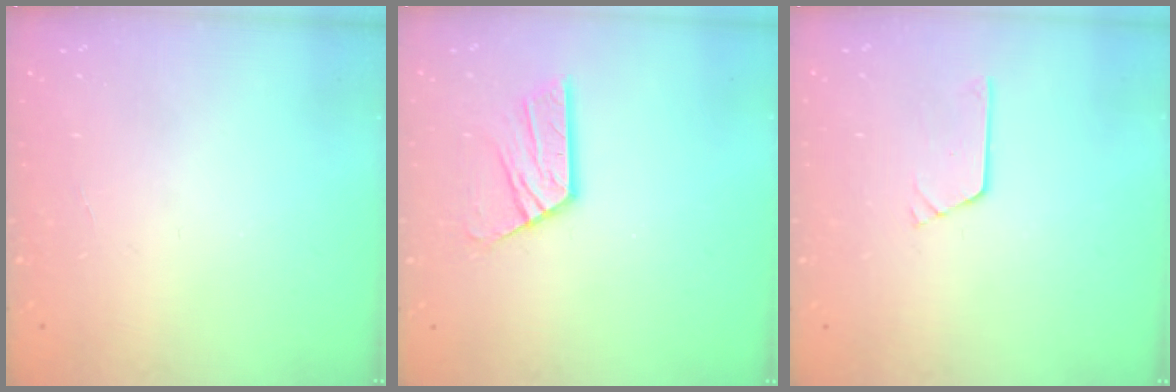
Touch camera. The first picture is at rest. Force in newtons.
{"total": 10.2, "press": 10.2, "slide": 0.8}
{"total": 2.6, "press": 2.6, "slide": 0.2}